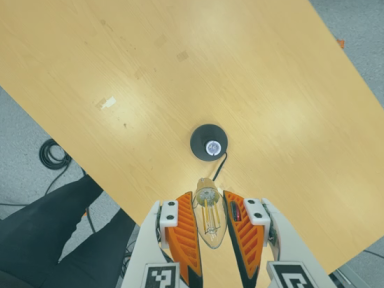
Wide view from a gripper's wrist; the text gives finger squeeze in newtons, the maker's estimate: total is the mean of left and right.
{"total": 10.7, "left": 10.0, "right": 11.5}